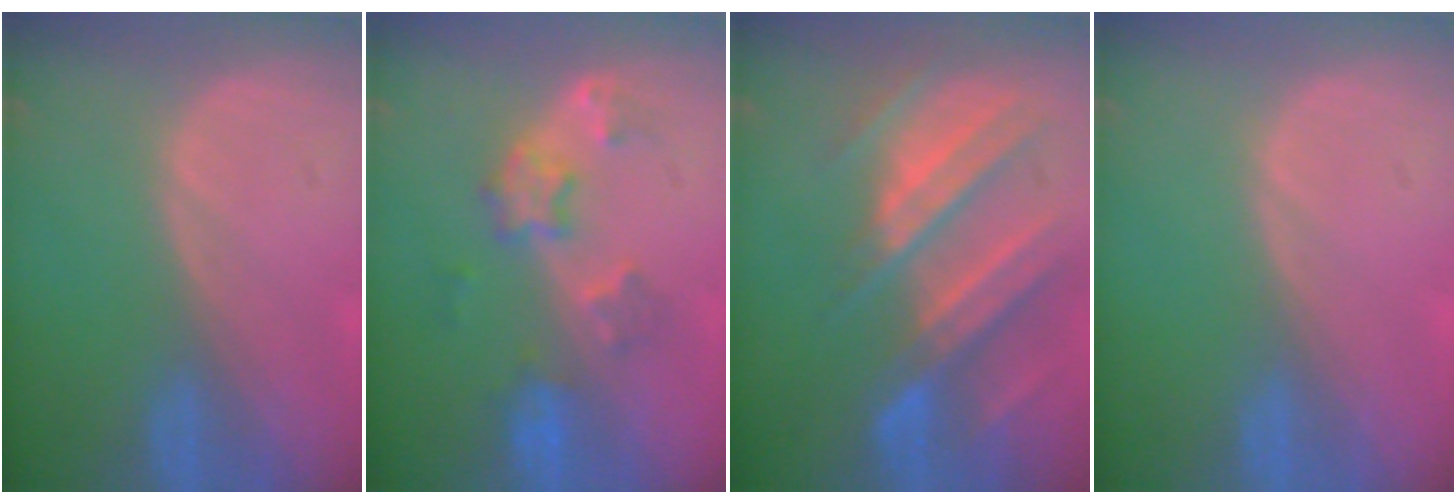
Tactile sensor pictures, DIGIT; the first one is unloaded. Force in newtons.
{"total": 6.0, "press": 5.5, "slide": 2.4}
{"total": 11.0, "press": 9.8, "slide": 5.0}
{"total": 0.0}